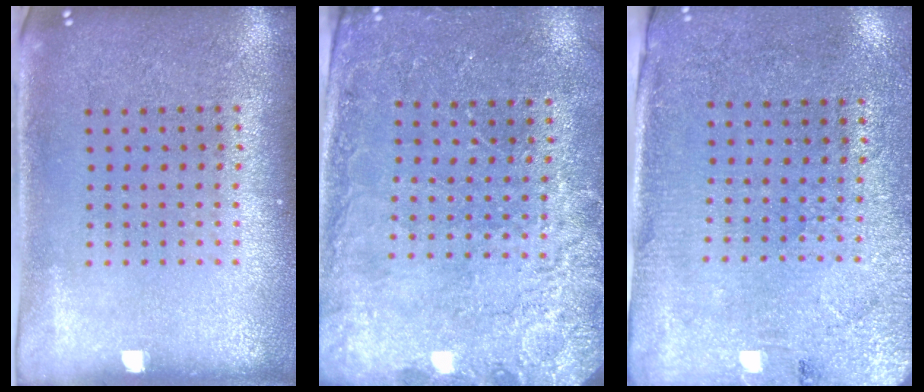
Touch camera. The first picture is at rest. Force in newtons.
{"total": 2.5, "press": 2.5, "slide": 0.5}
{"total": 2.7, "press": 2.4, "slide": 1.3}